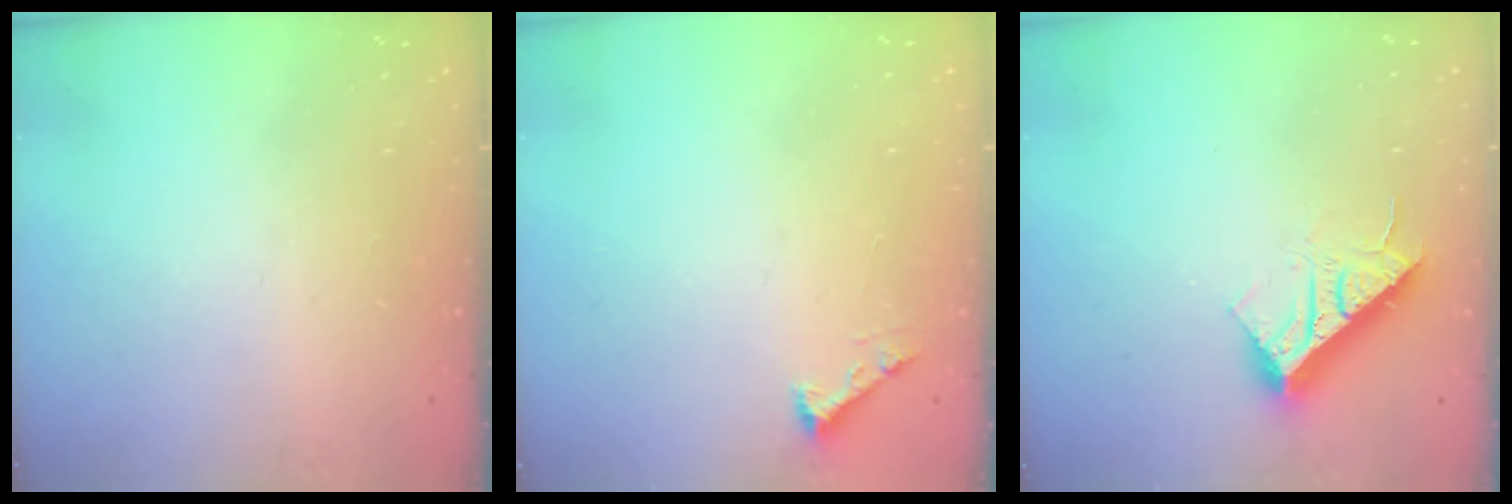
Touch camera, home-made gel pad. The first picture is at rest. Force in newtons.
{"total": 2.3, "press": 2.3, "slide": 0.3}
{"total": 14.2, "press": 14.1, "slide": 0.5}